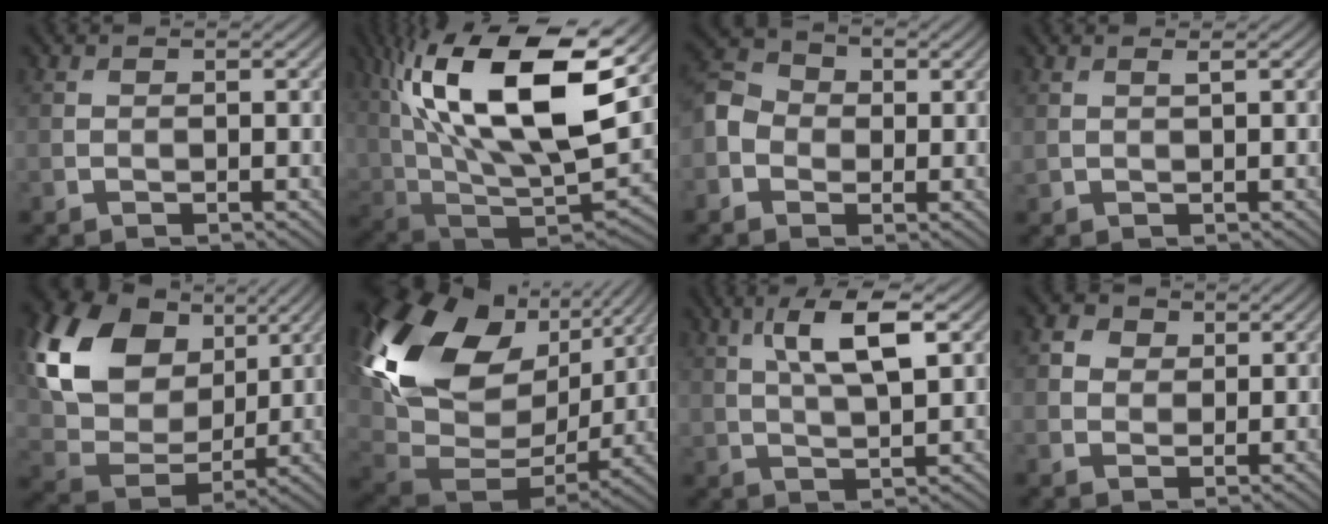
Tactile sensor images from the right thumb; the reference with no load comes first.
{"total": 21.4, "force": [8.1, 9.4, 17.4], "torque": [-0.353, 0.030, 0.145]}
{"total": 4.9, "force": [-0.8, 4.2, 2.5], "torque": [-0.062, 0.009, -0.031]}
{"total": 0.8, "force": [0.5, 0.1, 0.6], "torque": [-0.016, 0.002, 0.010]}
{"total": 17.7, "force": [6.9, 12.4, 10.6], "torque": [-0.264, 0.024, 0.134]}
{"total": 20.5, "force": [6.7, 13.8, 13.5], "torque": [-0.300, -0.006, 0.139]}
{"total": 7.9, "force": [3.0, 2.7, 6.8], "torque": [-0.130, 0.008, 0.052]}
{"total": 3.0, "force": [1.1, 2.6, 1.2], "torque": [-0.029, 0.002, 0.015]}